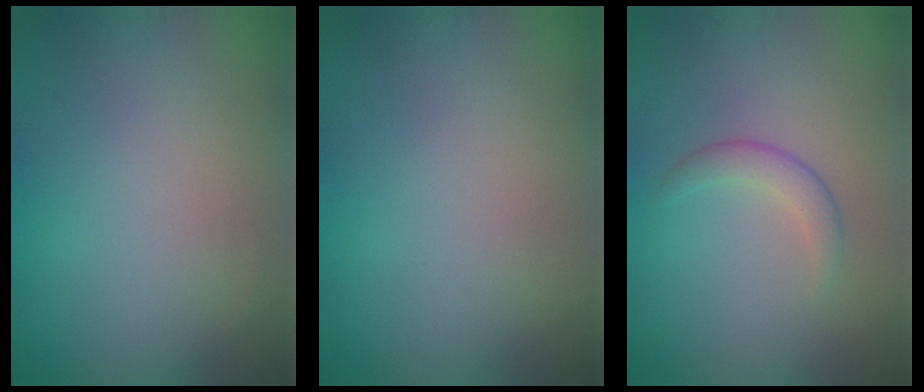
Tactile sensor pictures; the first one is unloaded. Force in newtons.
{"total": 0.0}
{"total": 1.8, "press": 1.8, "slide": 0.1}